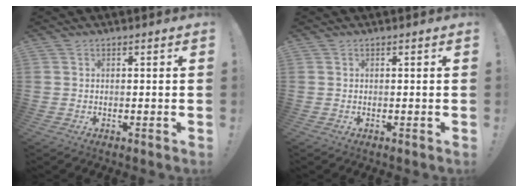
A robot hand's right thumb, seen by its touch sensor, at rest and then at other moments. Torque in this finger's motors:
{"motor_torque": [0.00, 0.00, 0.00, 0.00, 0.10]}